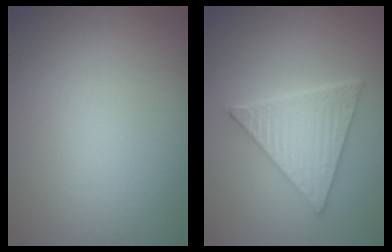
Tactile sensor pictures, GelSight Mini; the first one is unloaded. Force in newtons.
{"total": 5.9, "press": 4.4, "slide": 3.8}